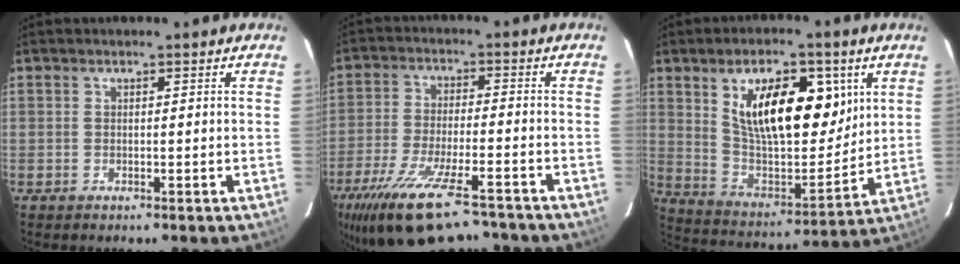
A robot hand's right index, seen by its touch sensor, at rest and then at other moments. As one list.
[{"total": 18.7, "force": [-14.1, 5.0, 11.2], "torque": [-0.224, -0.049, -0.230]}, {"total": 18.7, "force": [7.0, 8.7, 15.0], "torque": [-0.250, 0.004, 0.131]}]